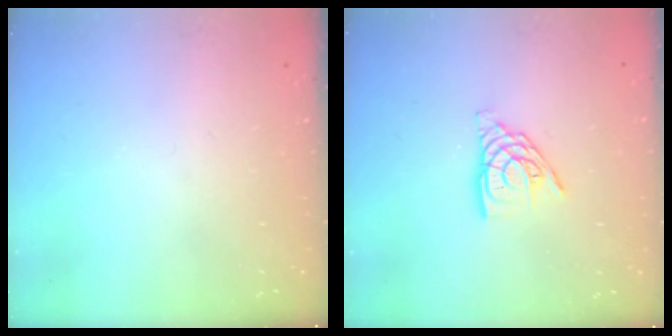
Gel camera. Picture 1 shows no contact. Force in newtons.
{"total": 9.8, "press": 9.8, "slide": 0.9}